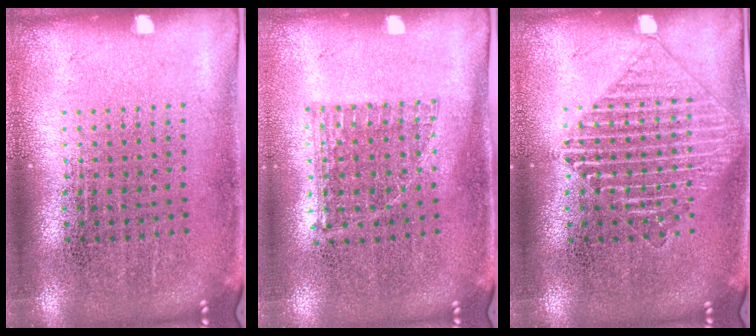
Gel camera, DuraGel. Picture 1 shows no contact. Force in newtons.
{"total": 0.8, "press": 0.7, "slide": 0.2}
{"total": 2.6, "press": 2.6, "slide": 0.5}